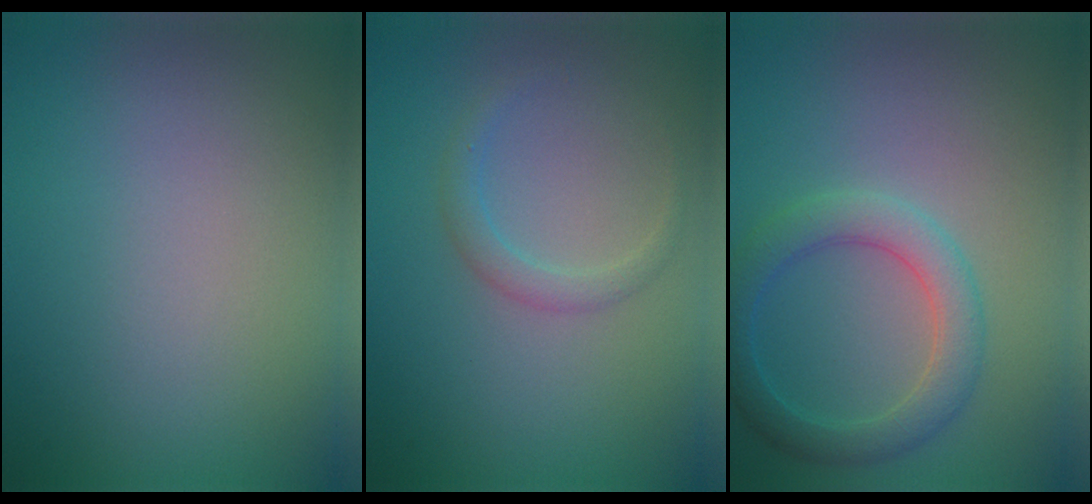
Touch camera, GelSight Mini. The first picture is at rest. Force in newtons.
{"total": 1.5, "press": 1.5, "slide": 0.1}
{"total": 3.7, "press": 3.6, "slide": 0.3}